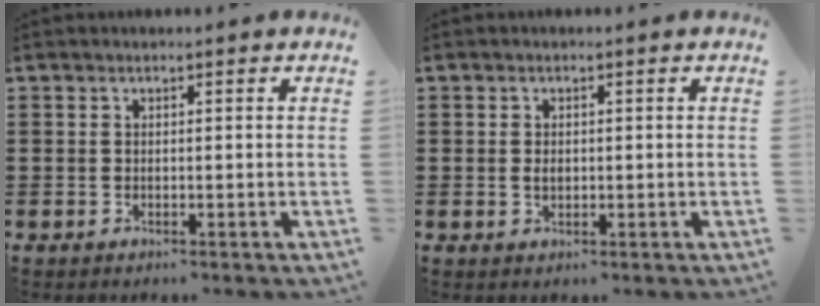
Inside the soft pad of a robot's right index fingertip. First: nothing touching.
{"total": 0.9, "force": [0.1, 0.4, 0.8], "torque": [-0.017, 0.003, 0.000]}